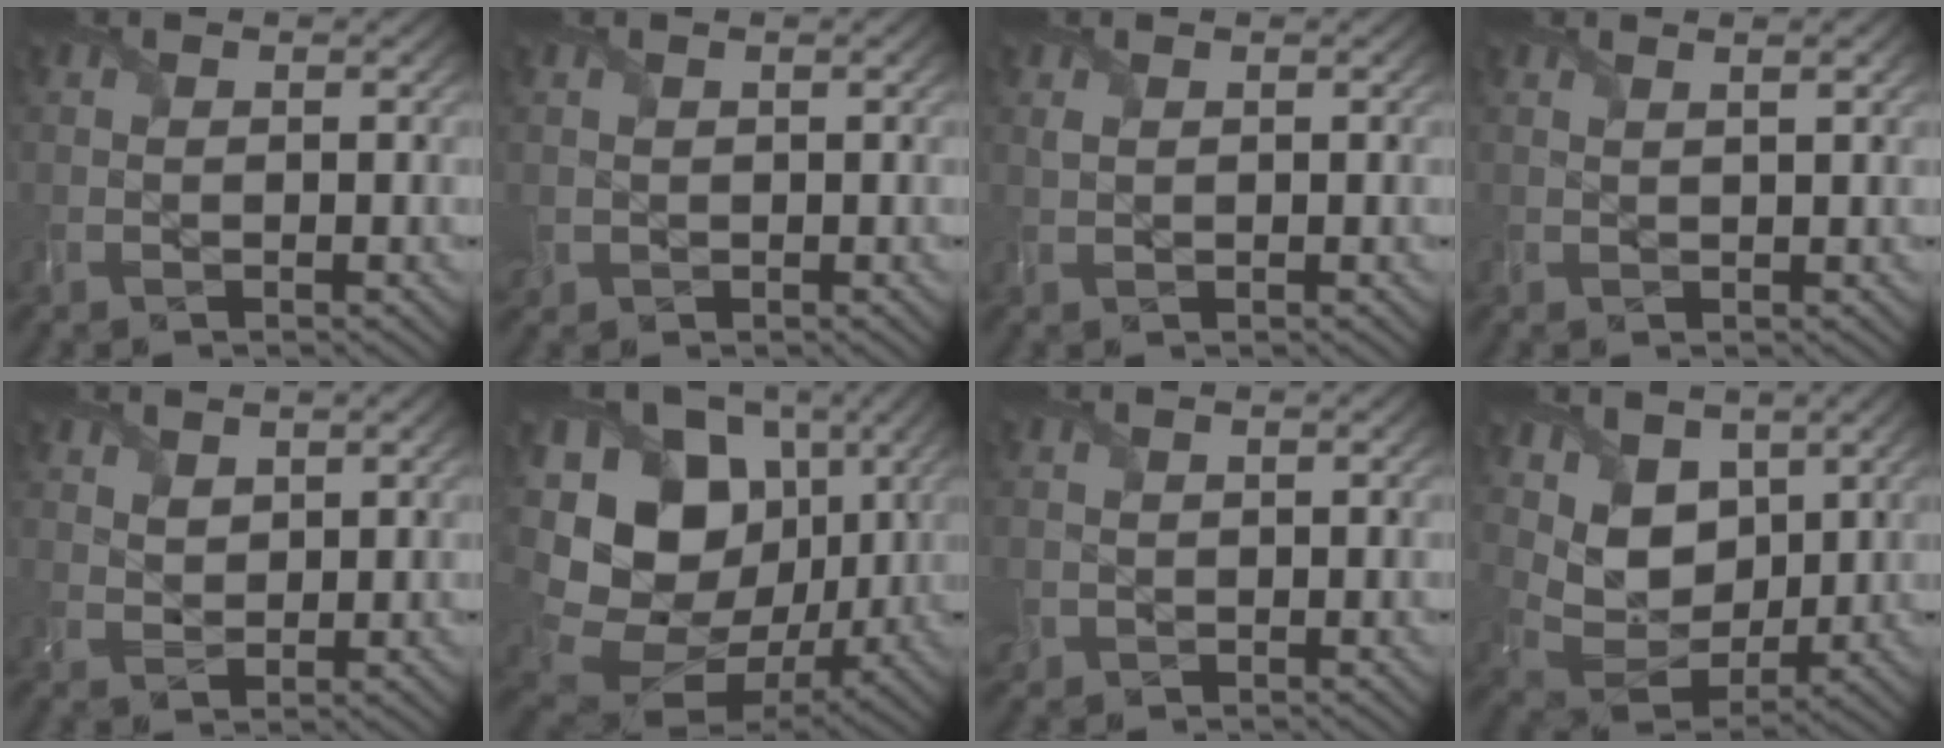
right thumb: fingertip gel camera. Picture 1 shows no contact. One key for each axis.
{"total": 1.8, "fx": 0.2, "fy": 1.6, "fz": 0.8, "tx": -0.032, "ty": -0.006, "tz": 0.002}
{"total": 0.7, "fx": 0.4, "fy": 0.4, "fz": 0.4, "tx": -0.018, "ty": -0.002, "tz": 0.011}
{"total": 1.7, "fx": 0.9, "fy": 0.3, "fz": 1.4, "tx": -0.027, "ty": -0.001, "tz": 0.011}
{"total": 2.6, "fx": 1.9, "fy": 1.4, "fz": 1.1, "tx": -0.030, "ty": -0.004, "tz": 0.043}
{"total": 18.7, "fx": 1.3, "fy": 14.8, "fz": 11.4, "tx": -0.261, "ty": -0.021, "tz": 0.043}
{"total": 2.0, "fx": 0.0, "fy": 1.8, "fz": 0.9, "tx": -0.033, "ty": -0.007, "tz": -0.003}
{"total": 8.5, "fx": 4.1, "fy": 5.9, "fz": 4.5, "tx": -0.122, "ty": -0.018, "tz": 0.071}